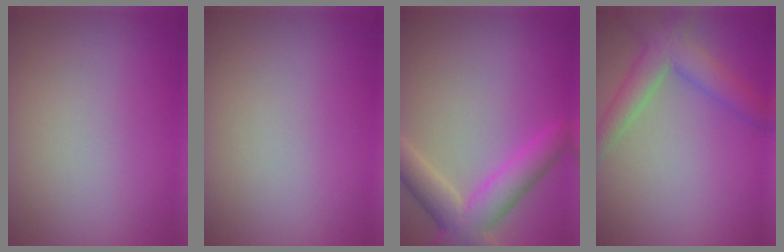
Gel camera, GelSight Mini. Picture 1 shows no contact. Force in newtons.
{"total": 0.0}
{"total": 5.6, "press": 5.6, "slide": 0.3}
{"total": 4.1, "press": 4.1, "slide": 0.3}